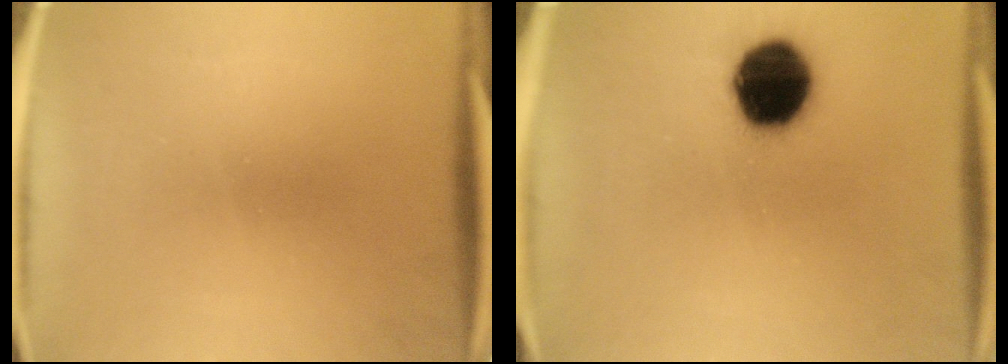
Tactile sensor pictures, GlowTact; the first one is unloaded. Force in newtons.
{"total": 15.8}